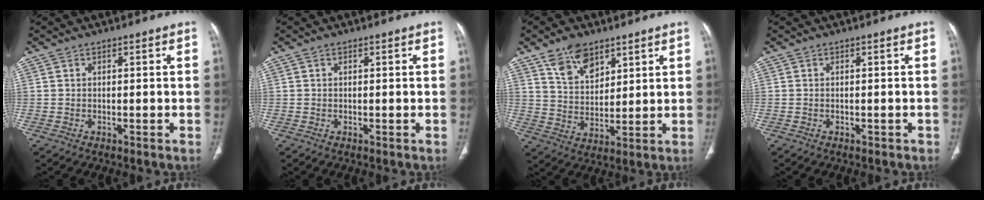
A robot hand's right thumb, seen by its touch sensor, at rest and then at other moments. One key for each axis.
{"total": 0.0}
{"total": 9.0, "fx": 5.9, "fy": 5.1, "fz": 4.6, "tx": -0.056, "ty": -0.036, "tz": 0.113}
{"total": 0.8, "fx": -0.6, "fy": 0.4, "fz": 0.2, "tx": -0.011, "ty": 0.003, "tz": -0.006}